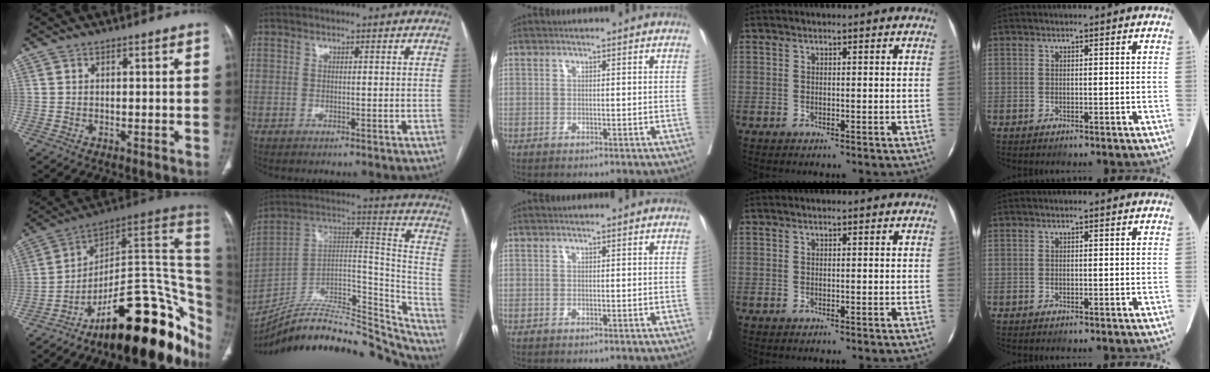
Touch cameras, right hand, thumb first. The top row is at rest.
{"thumb": {"total": 29.2, "force": [-15.0, 11.2, 22.5], "torque": [-0.174, 0.115, -0.217]}, "index": {"total": 33.4, "force": [-29.9, 8.8, 11.9], "torque": [-0.149, 0.027, -0.430]}}